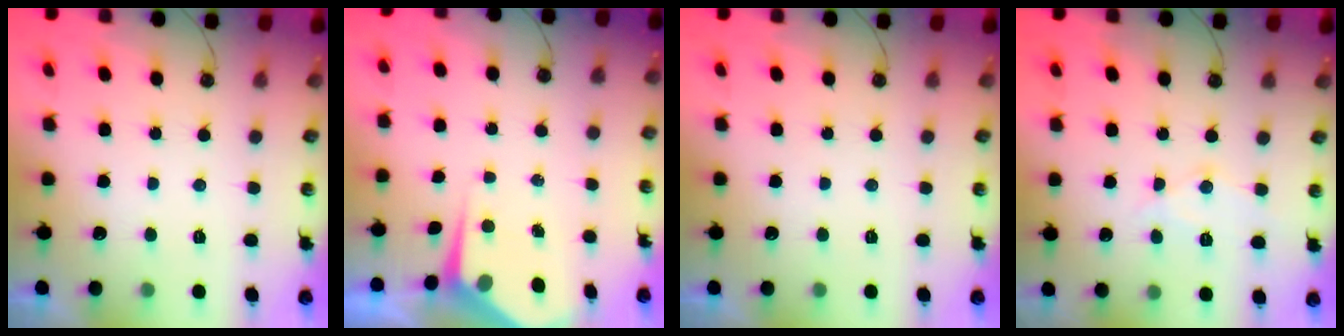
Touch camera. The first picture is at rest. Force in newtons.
{"total": 4.8, "press": 4.7, "slide": 0.6}
{"total": 0.0}
{"total": 8.8, "press": 8.7, "slide": 0.7}